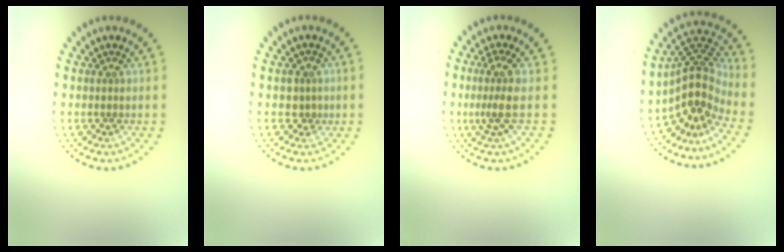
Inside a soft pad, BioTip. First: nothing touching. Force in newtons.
{"total": 1.4, "press": 1.2, "slide": 0.7}
{"total": 2.8, "press": 2.0, "slide": 2.0}
{"total": 4.5, "press": 3.2, "slide": 3.2}